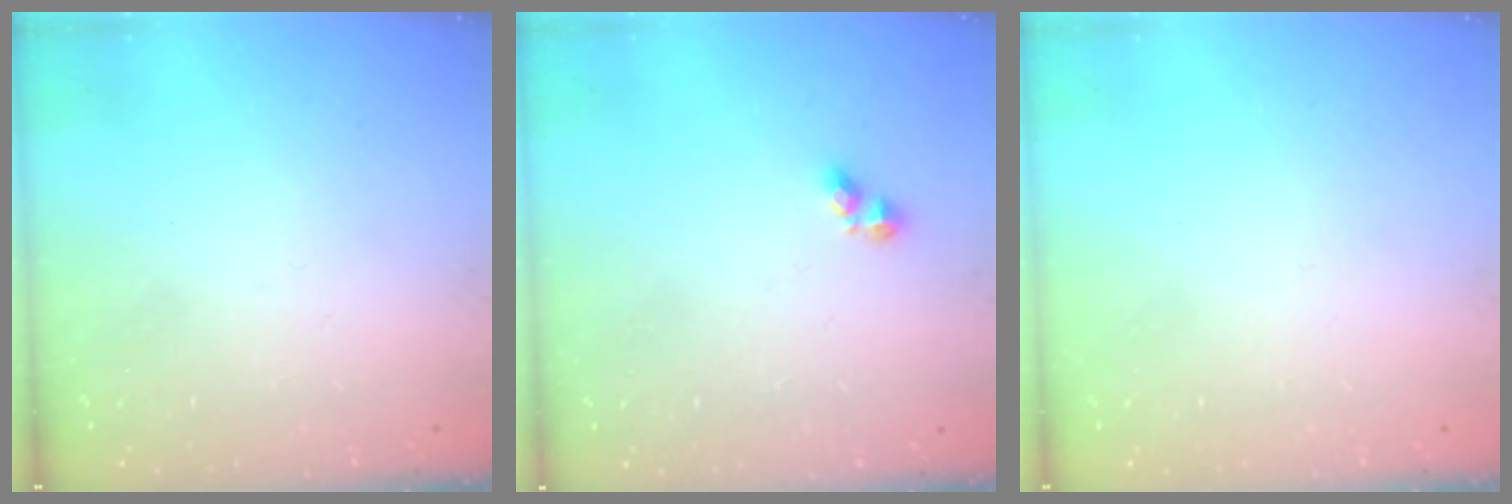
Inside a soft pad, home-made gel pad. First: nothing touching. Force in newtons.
{"total": 3.8, "press": 3.8, "slide": 0.5}
{"total": 0.0}